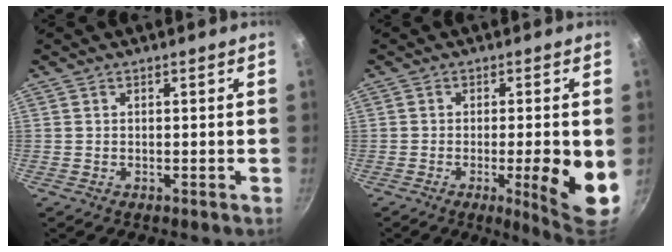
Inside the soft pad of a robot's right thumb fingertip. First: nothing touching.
{"total": 10.3, "force": [-2.2, 1.5, 9.9], "torque": [-0.131, -0.004, -0.027]}